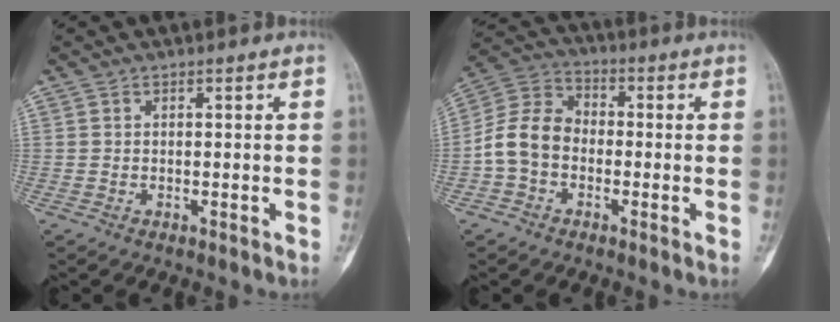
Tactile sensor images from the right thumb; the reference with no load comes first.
{"total": 9.4, "force": [-2.0, 7.2, 5.7], "torque": [-0.102, 0.035, -0.054]}